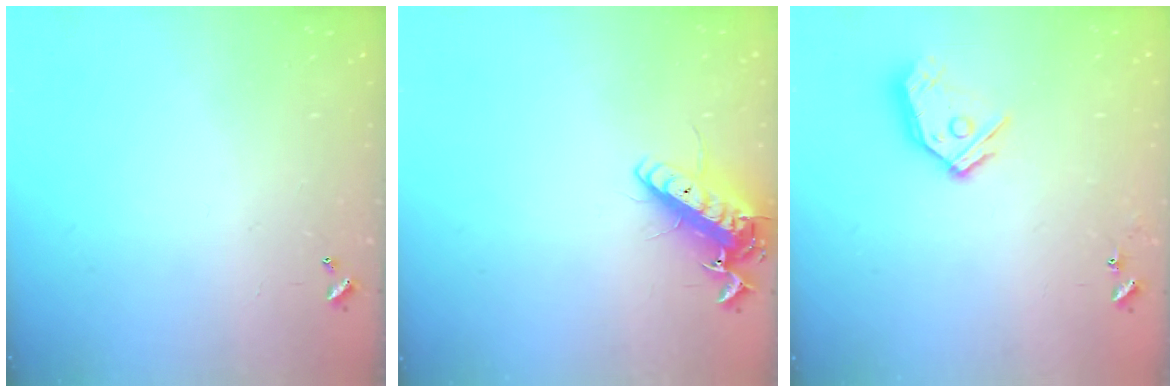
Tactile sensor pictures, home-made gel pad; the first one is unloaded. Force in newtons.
{"total": 14.1, "press": 13.9, "slide": 2.6}
{"total": 13.2, "press": 13.1, "slide": 1.6}